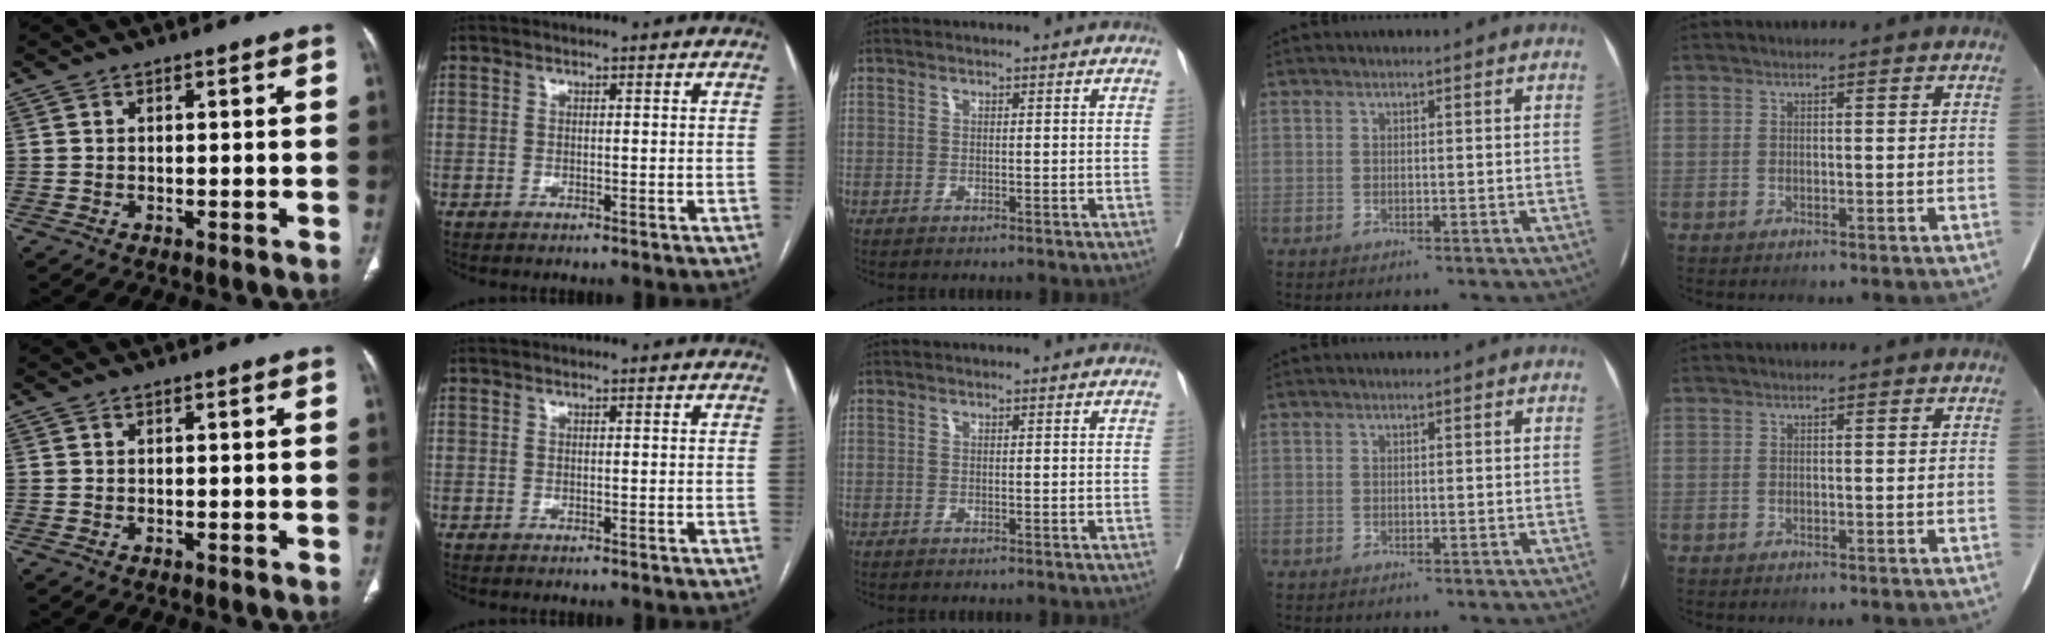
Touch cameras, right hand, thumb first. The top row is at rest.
{}